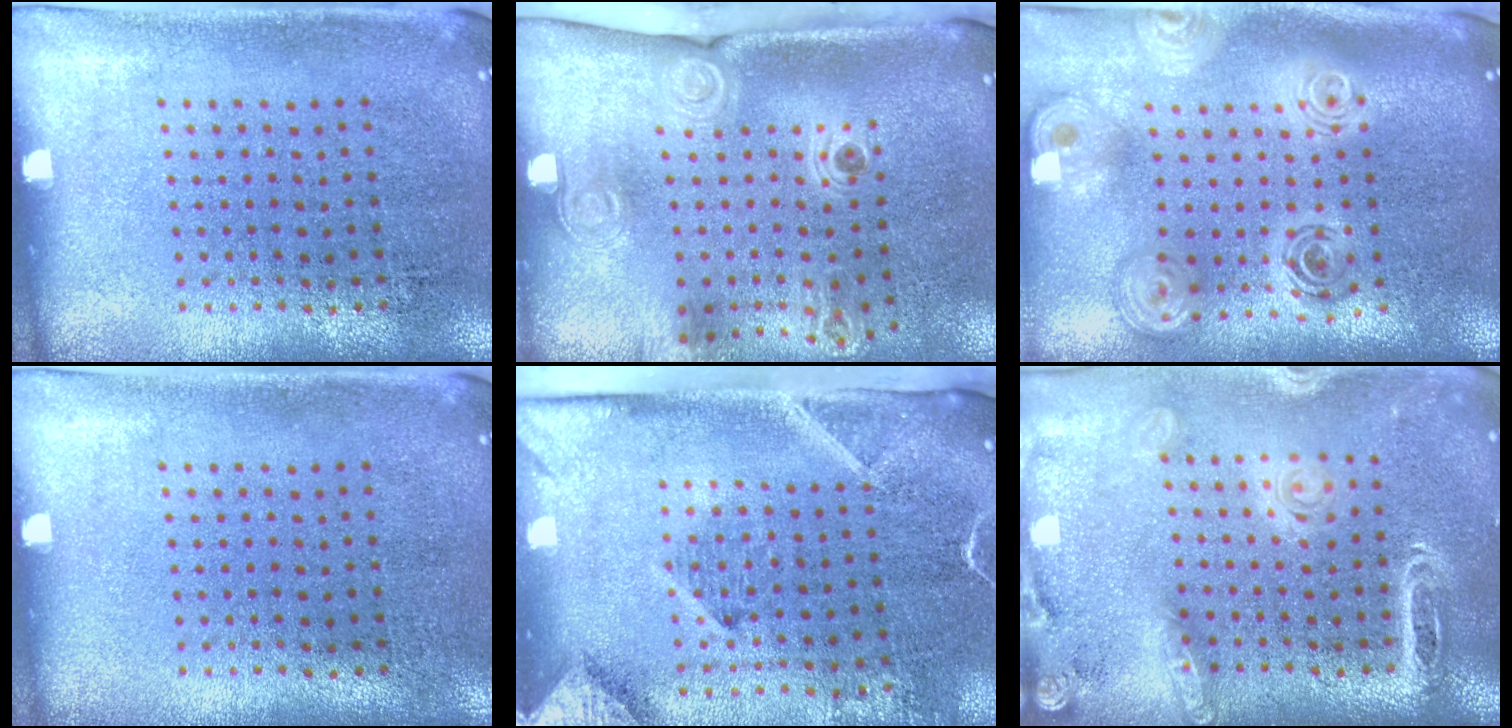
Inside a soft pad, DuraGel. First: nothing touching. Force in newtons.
{"total": 2.3, "press": 1.7, "slide": 1.6}
{"total": 2.6, "press": 1.9, "slide": 1.7}
{"total": 0.0}
{"total": 2.9, "press": 2.1, "slide": 2.0}
{"total": 1.9, "press": 1.8, "slide": 0.7}